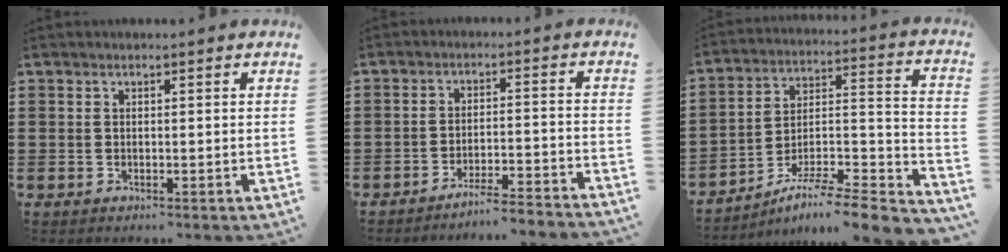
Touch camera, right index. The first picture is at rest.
{"total": 4.3, "force": [-4.1, -0.6, 1.3], "torque": [-0.021, -0.007, -0.081]}
{"total": 6.8, "force": [-5.4, 0.3, 4.1], "torque": [-0.062, -0.008, -0.108]}